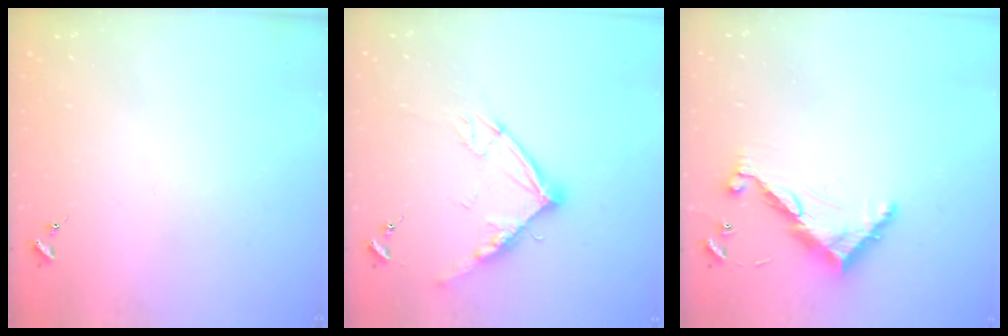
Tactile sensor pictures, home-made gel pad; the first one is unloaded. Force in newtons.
{"total": 12.9, "press": 12.8, "slide": 1.3}
{"total": 9.3, "press": 9.3, "slide": 0.3}